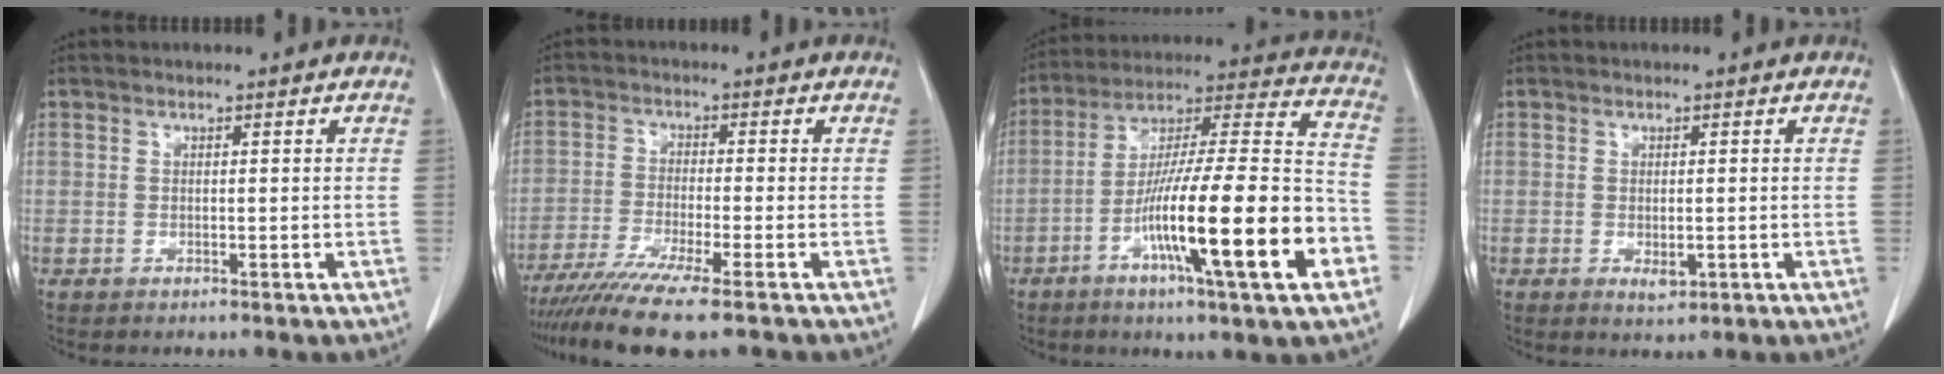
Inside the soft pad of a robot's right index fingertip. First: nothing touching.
{"total": 10.3, "force": [-8.0, -0.5, 6.4], "torque": [-0.104, -0.027, -0.132]}
{"total": 23.5, "force": [-8.5, 1.3, 21.9], "torque": [-0.332, -0.014, -0.144]}
{"total": 2.1, "force": [-0.6, 1.0, 1.8], "torque": [-0.030, -0.004, -0.002]}